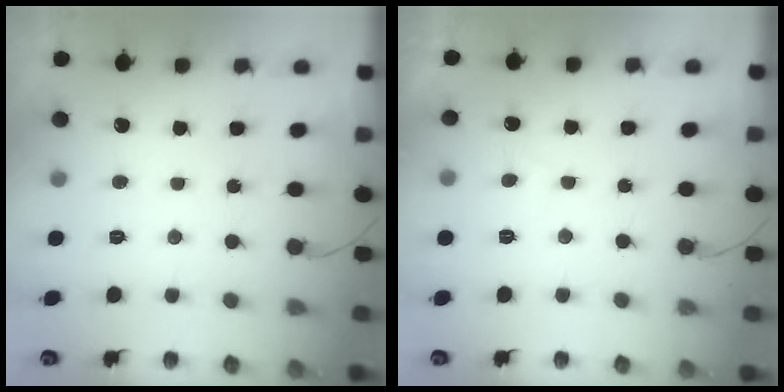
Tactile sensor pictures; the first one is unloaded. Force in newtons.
{"total": 1.8, "press": 1.7, "slide": 0.6}